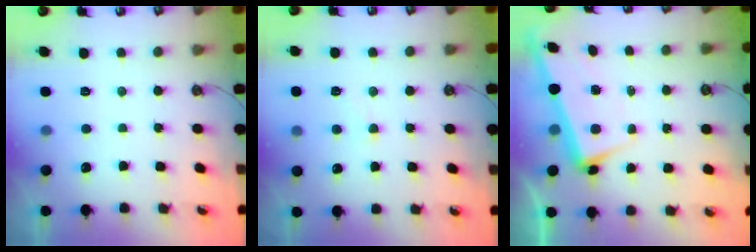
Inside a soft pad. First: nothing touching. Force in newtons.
{"total": 4.9, "press": 4.9, "slide": 0.6}
{"total": 2.9, "press": 2.8, "slide": 1.0}